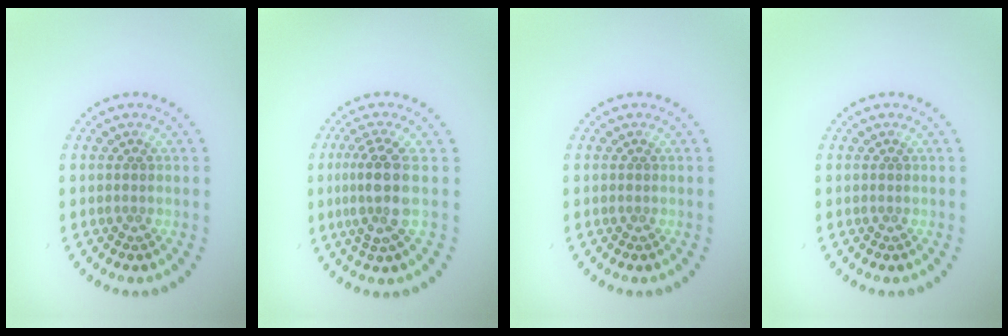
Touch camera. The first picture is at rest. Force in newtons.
{"total": 3.7, "press": 2.9, "slide": 2.2}
{"total": 0.0}
{"total": 0.0}